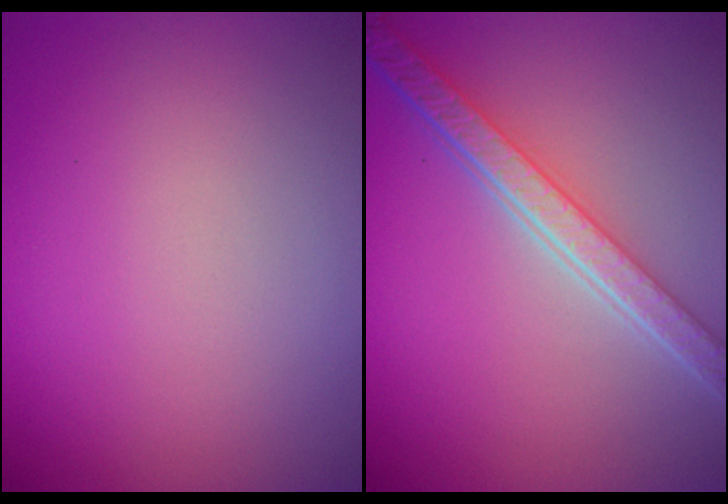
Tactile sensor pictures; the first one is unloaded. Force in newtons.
{"total": 5.9, "press": 4.3, "slide": 4.0}